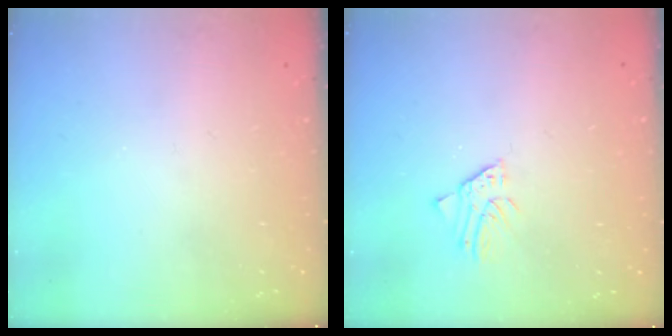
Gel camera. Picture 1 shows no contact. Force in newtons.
{"total": 2.3, "press": 2.3, "slide": 0.1}